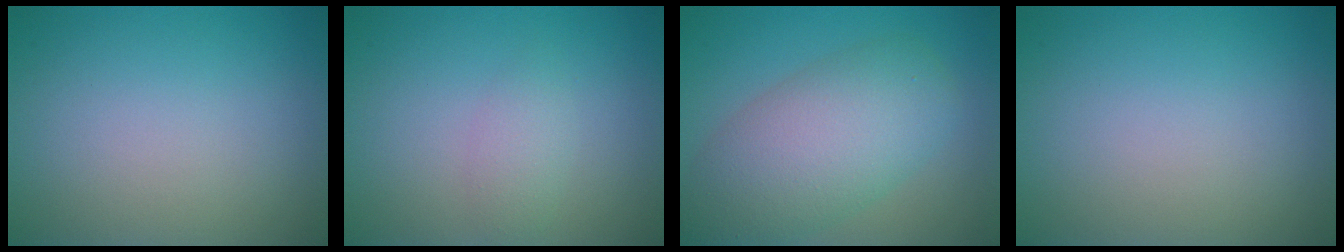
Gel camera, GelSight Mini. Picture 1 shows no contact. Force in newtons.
{"total": 1.6, "press": 1.6, "slide": 0.1}
{"total": 7.9, "press": 7.9, "slide": 0.2}
{"total": 0.0}